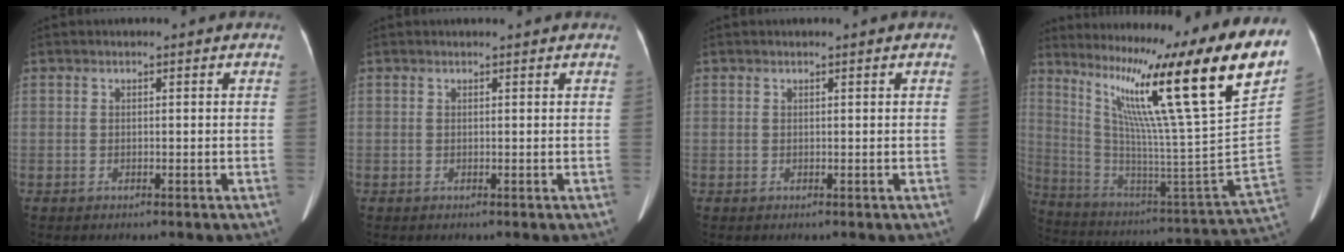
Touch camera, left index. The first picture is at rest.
{"total": 2.5, "force": [2.4, -0.1, 0.7], "torque": [-0.008, -0.005, 0.020]}
{"total": 0.8, "force": [0.6, 0.1, 0.6], "torque": [-0.005, -0.003, 0.002]}
{"total": 28.8, "force": [16.7, -1.1, 23.4], "torque": [-0.357, -0.062, 0.255]}